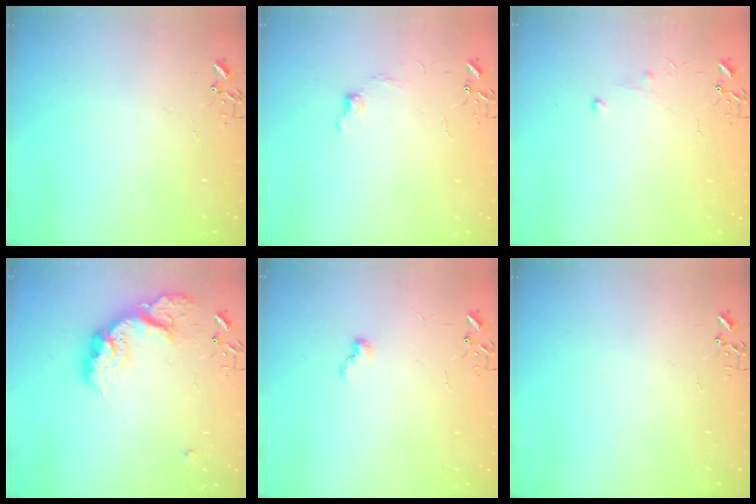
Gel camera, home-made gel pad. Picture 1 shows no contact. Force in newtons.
{"total": 5.9, "press": 5.9, "slide": 0.8}
{"total": 3.8, "press": 3.8, "slide": 0.5}
{"total": 21.0, "press": 20.9, "slide": 1.3}
{"total": 5.1, "press": 5.0, "slide": 0.6}
{"total": 0.0}